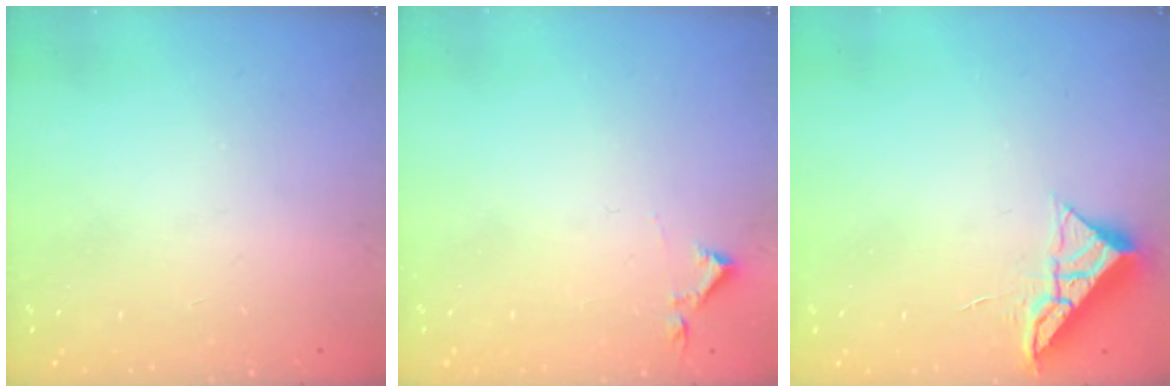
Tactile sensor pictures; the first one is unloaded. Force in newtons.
{"total": 2.9, "press": 2.9, "slide": 0.5}
{"total": 6.9, "press": 6.9, "slide": 0.5}